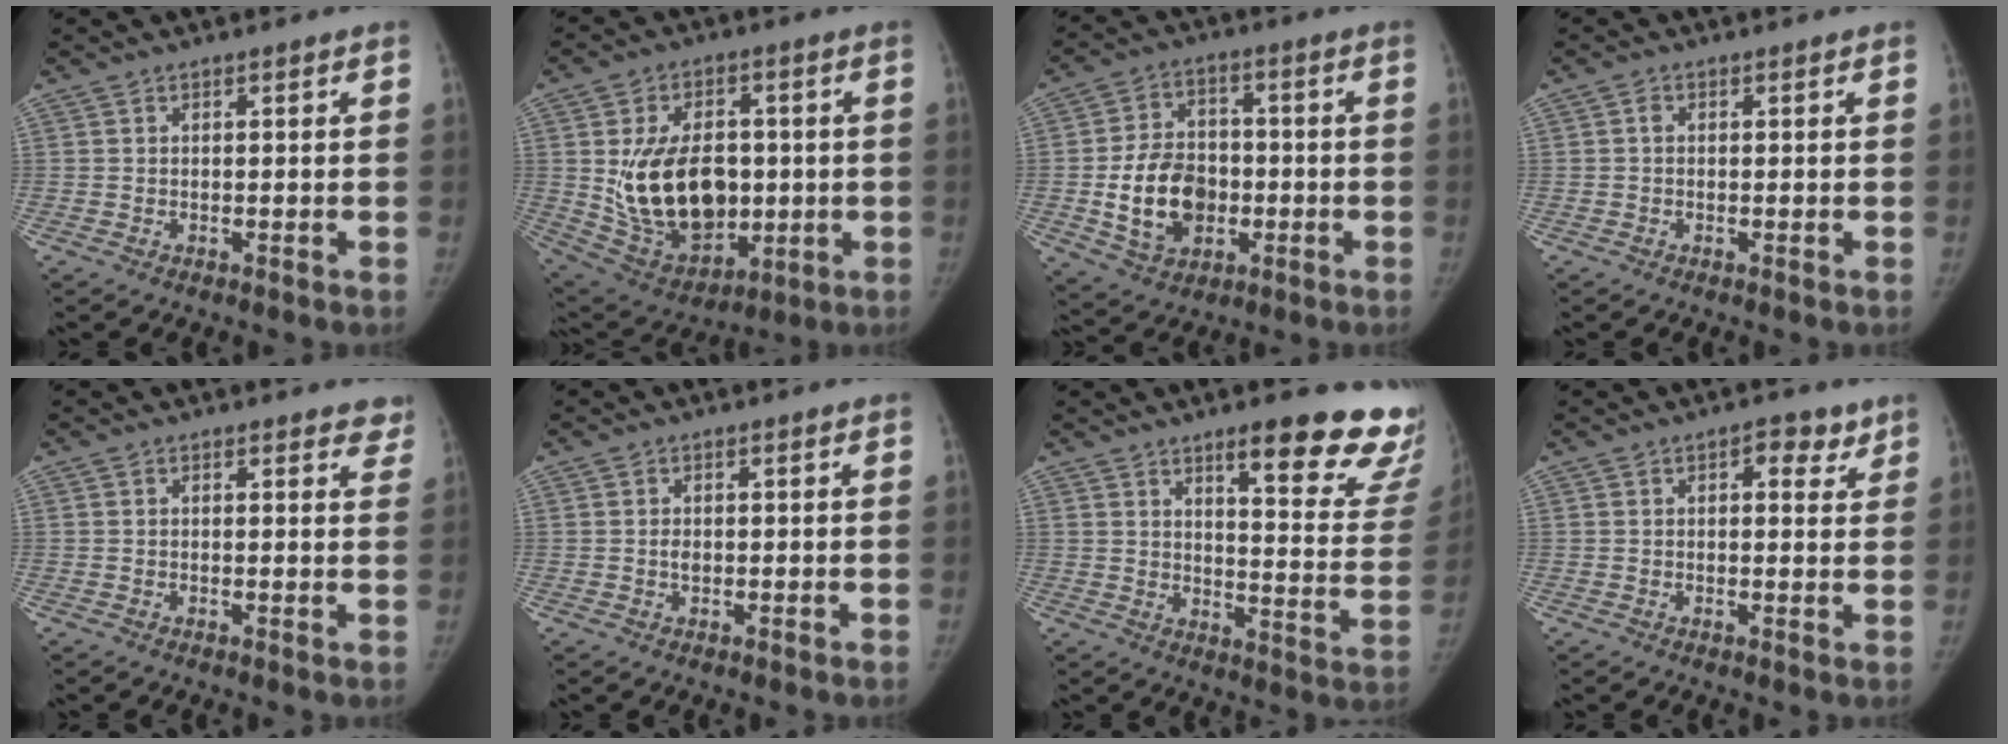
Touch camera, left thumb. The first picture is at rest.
{"total": 19.8, "force": [-0.1, 13.3, 14.7], "torque": [-0.208, -0.008, 0.026]}
{"total": 13.7, "force": [-2.4, 10.1, 8.9], "torque": [-0.126, 0.013, -0.035]}
{"total": 1.0, "force": [0.1, 0.8, 0.6], "torque": [-0.007, 0.002, -0.003]}
{"total": 4.3, "force": [3.8, 1.9, 0.8], "torque": [0.032, -0.017, 0.019]}
{"total": 1.3, "force": [-0.1, 0.9, 0.9], "torque": [-0.012, 0.001, 0.000]}
{"total": 21.4, "force": [14.7, 5.2, 14.6], "torque": [-0.143, -0.087, 0.182]}
{"total": 4.4, "force": [2.4, 2.3, 2.9], "torque": [-0.011, -0.007, 0.025]}